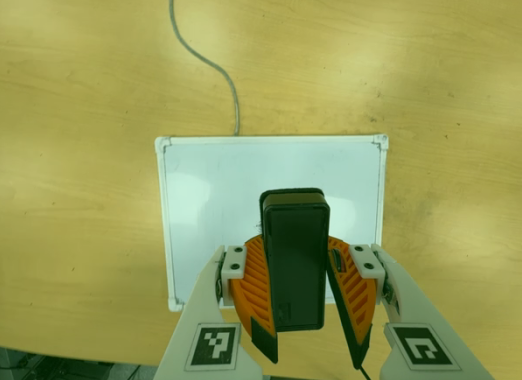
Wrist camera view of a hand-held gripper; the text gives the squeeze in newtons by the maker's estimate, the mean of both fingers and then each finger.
{"total": 9.6, "left": 9.8, "right": 9.5}